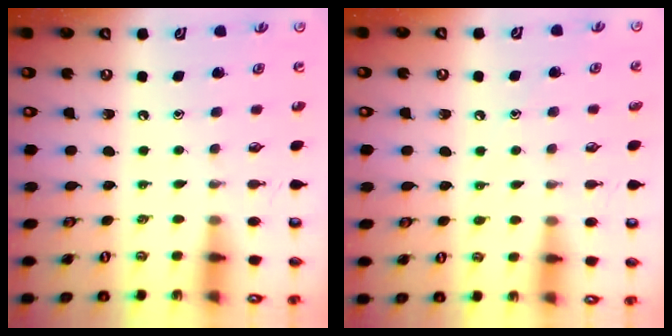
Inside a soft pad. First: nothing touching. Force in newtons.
{"total": 3.4, "press": 3.3, "slide": 0.4}